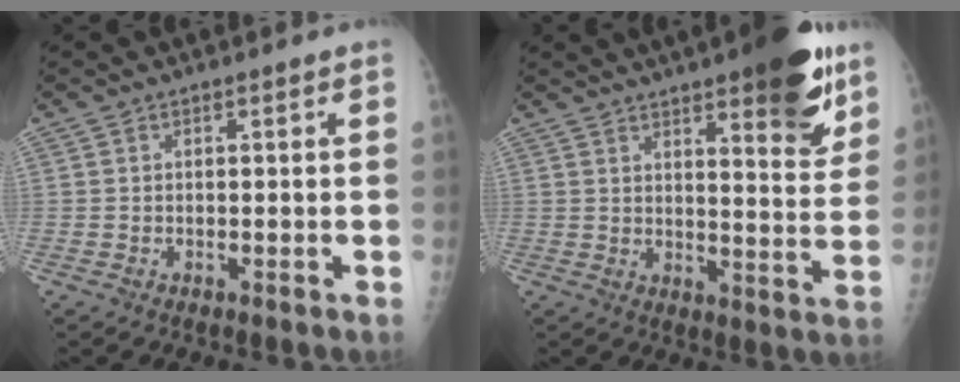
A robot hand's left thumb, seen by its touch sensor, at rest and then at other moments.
{"total": 16.0, "force": [9.7, 4.4, 11.9], "torque": [-0.125, -0.051, 0.134]}